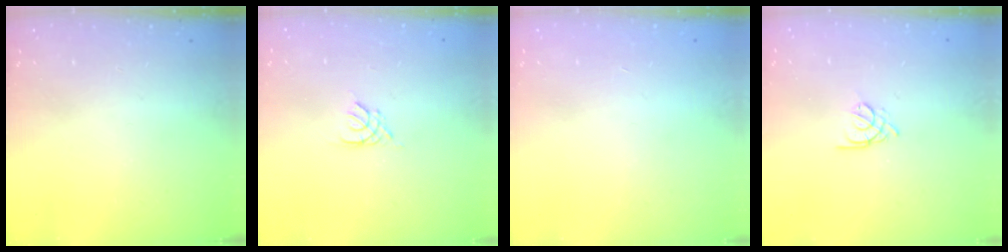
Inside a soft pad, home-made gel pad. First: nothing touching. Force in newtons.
{"total": 2.8, "press": 2.7, "slide": 0.5}
{"total": 0.9, "press": 0.8, "slide": 0.2}
{"total": 2.5, "press": 2.5, "slide": 0.7}